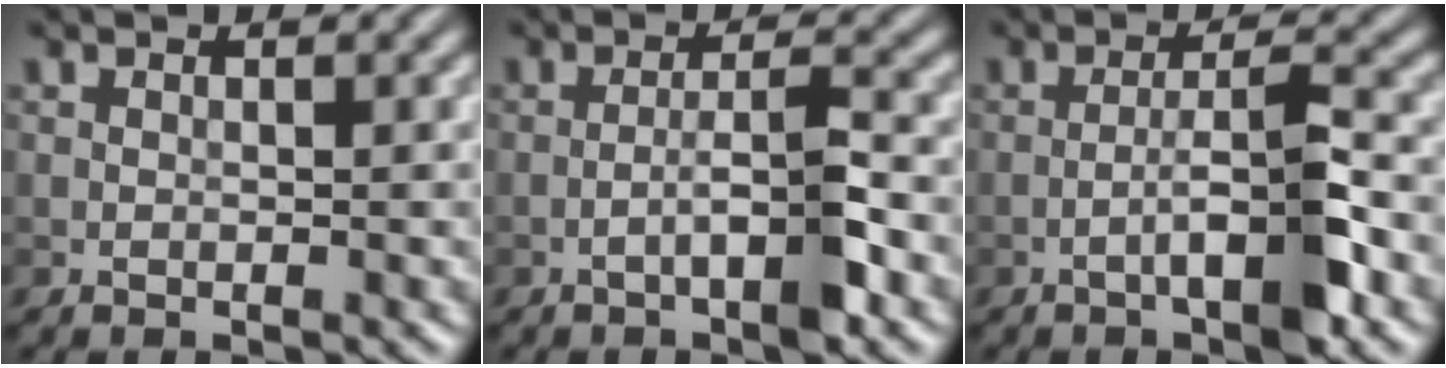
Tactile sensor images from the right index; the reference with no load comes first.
{"total": 3.5, "force": [-1.6, 0.4, 3.1], "torque": [-0.054, 0.013, -0.033]}
{"total": 4.6, "force": [-1.9, 0.6, 4.2], "torque": [-0.071, 0.013, -0.038]}